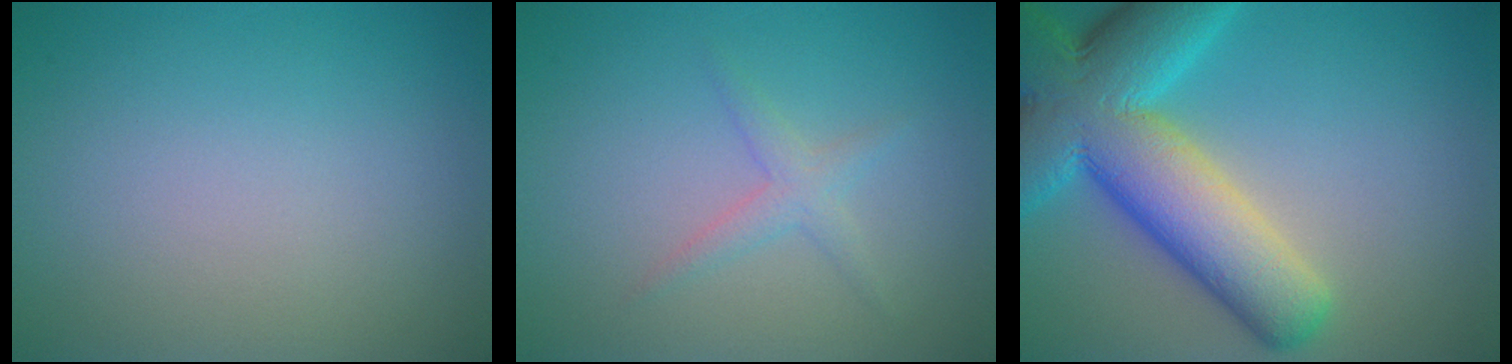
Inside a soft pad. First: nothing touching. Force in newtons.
{"total": 1.6, "press": 1.6, "slide": 0.1}
{"total": 12.5, "press": 12.5, "slide": 0.5}